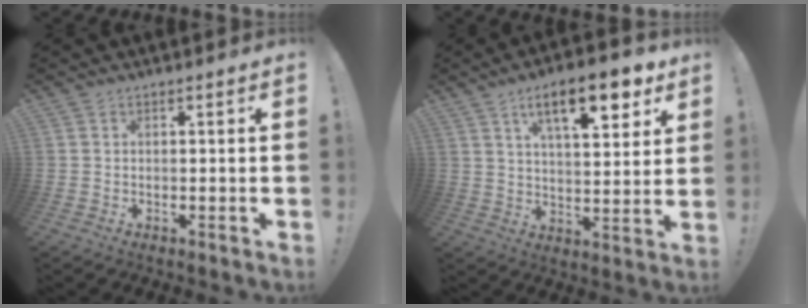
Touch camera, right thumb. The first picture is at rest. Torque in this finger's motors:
{"motor_torque": [0.38, 1.65, 1.40, 0.71, 0.23]}